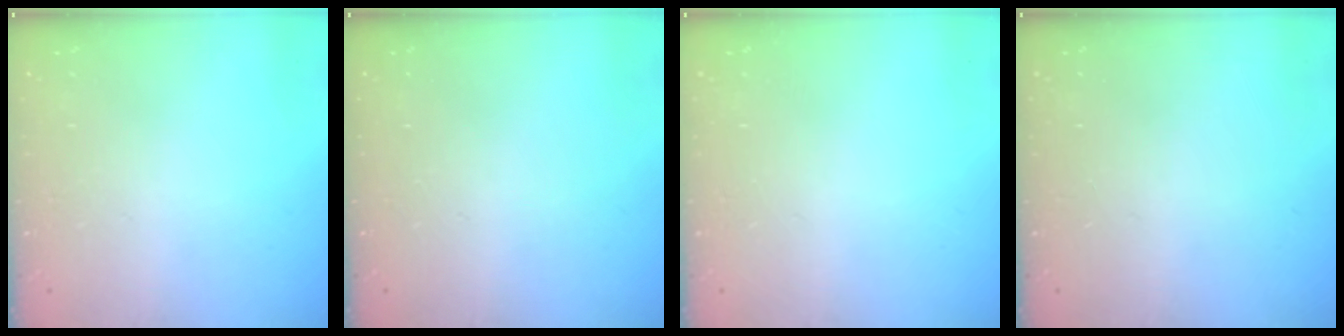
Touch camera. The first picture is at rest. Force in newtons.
{"total": 0.0}
{"total": 0.0}
{"total": 0.0}